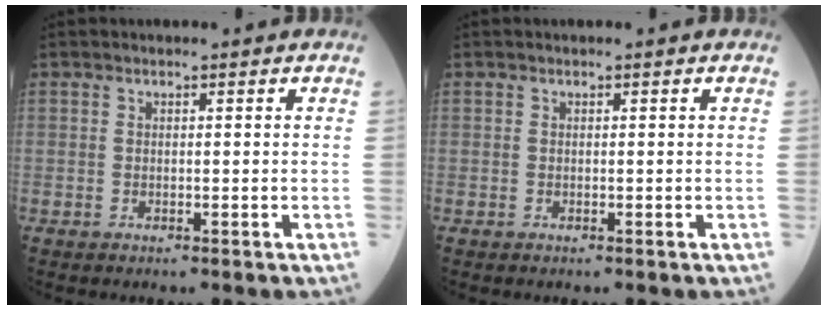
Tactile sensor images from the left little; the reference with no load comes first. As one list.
[{"total": 0.0}]